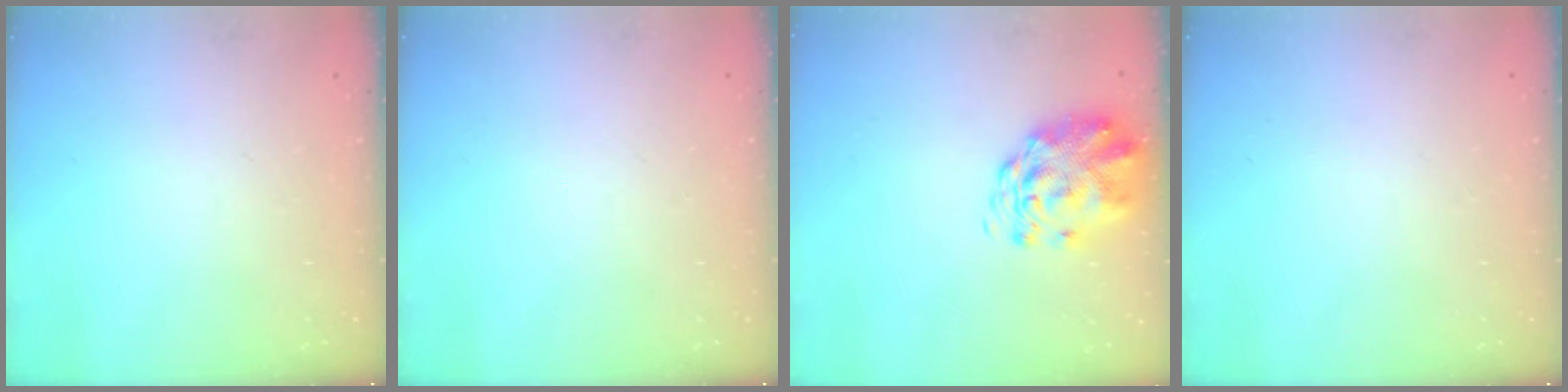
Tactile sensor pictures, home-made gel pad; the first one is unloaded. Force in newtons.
{"total": 0.0}
{"total": 3.2, "press": 3.0, "slide": 1.0}
{"total": 0.0}